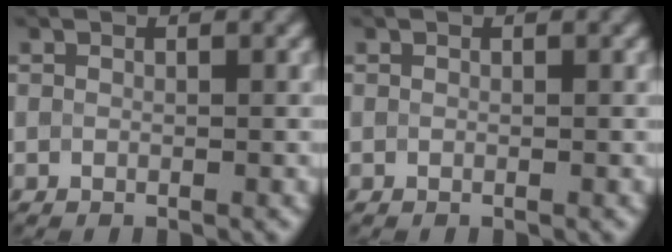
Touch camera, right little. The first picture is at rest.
{"total": 0.0}